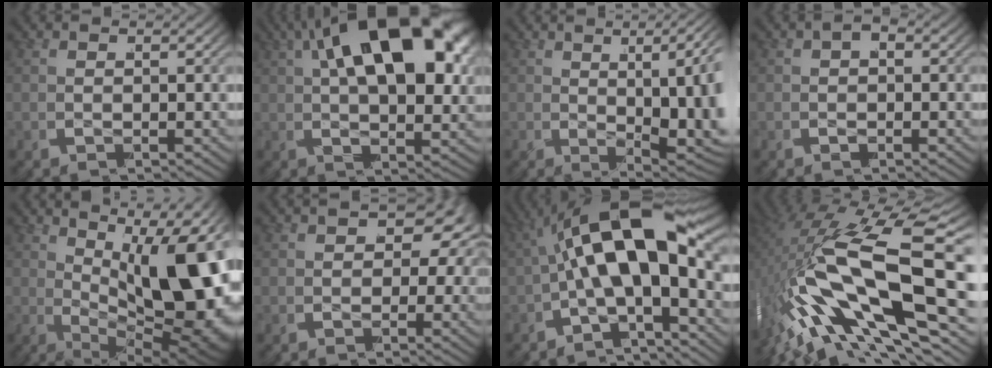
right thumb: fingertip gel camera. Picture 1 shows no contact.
{"total": 16.3, "force": [2.6, 7.6, 14.2], "torque": [-0.235, 0.013, 0.034]}
{"total": 10.5, "force": [-1.5, 4.6, 9.3], "torque": [-0.144, -0.009, -0.006]}
{"total": 1.9, "force": [-0.4, 1.4, 1.2], "torque": [-0.025, -0.003, -0.007]}
{"total": 19.2, "force": [-2.5, 10.2, 16.1], "torque": [-0.256, -0.047, -0.005]}
{"total": 7.0, "force": [0.8, 4.2, 5.6], "torque": [-0.068, -0.008, 0.015]}
{"total": 15.5, "force": [-1.4, 8.6, 12.8], "torque": [-0.255, 0.003, -0.024]}
{"total": 15.6, "force": [-2.1, 6.5, 14.0], "torque": [-0.321, -0.012, -0.015]}